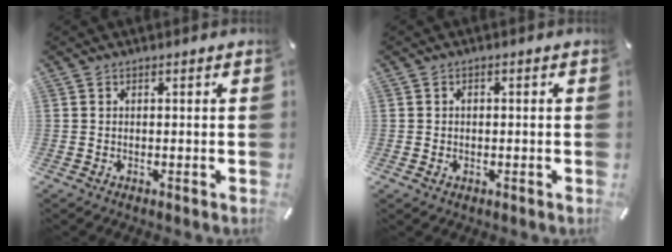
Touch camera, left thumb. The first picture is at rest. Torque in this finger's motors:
{"motor_torque": [-0.05, -0.10, 0.02, -0.04, -0.01]}